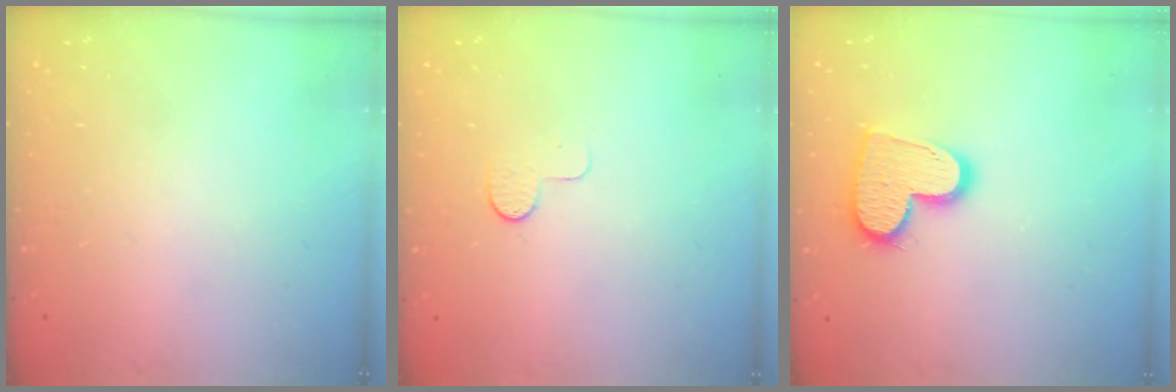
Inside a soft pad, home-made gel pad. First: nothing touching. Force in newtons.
{"total": 4.9, "press": 4.8, "slide": 0.5}
{"total": 14.8, "press": 14.8, "slide": 1.1}